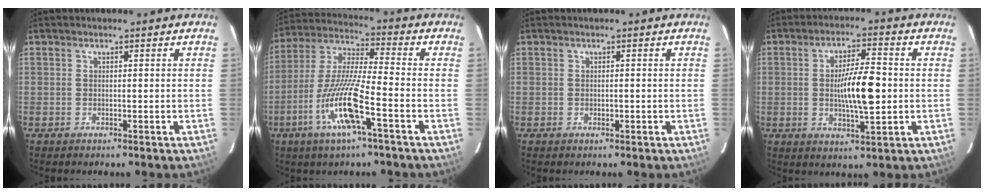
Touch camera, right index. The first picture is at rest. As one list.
[{"total": 13.4, "force": [-5.4, 0.8, 12.2], "torque": [-0.253, -0.008, -0.105]}, {"total": 0.6, "force": [-0.1, 0.3, 0.4], "torque": [-0.010, -0.001, 0.001]}, {"total": 9.2, "force": [-0.4, 1.6, 9.0], "torque": [-0.158, 0.002, -0.006]}]